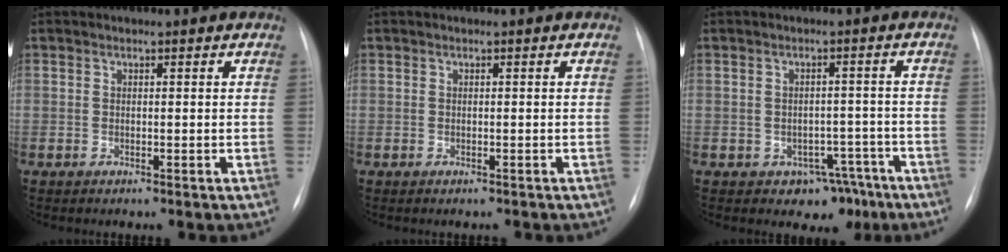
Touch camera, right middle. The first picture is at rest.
{"total": 0.9, "force": [-0.8, 0.2, 0.4], "torque": [-0.007, -0.002, -0.008]}
{"total": 5.5, "force": [-3.6, 3.8, 1.8], "torque": [-0.003, 0.020, -0.042]}